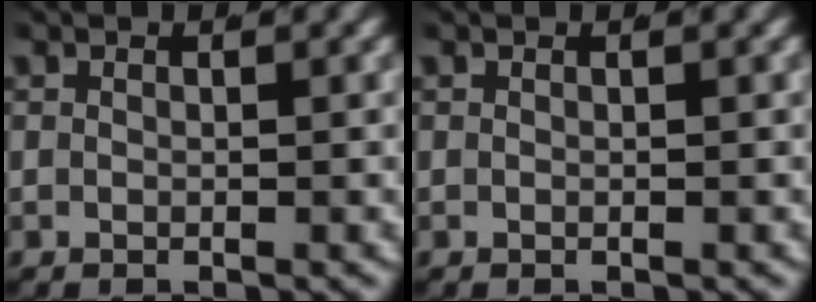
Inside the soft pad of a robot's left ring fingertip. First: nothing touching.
{"total": 0.0}